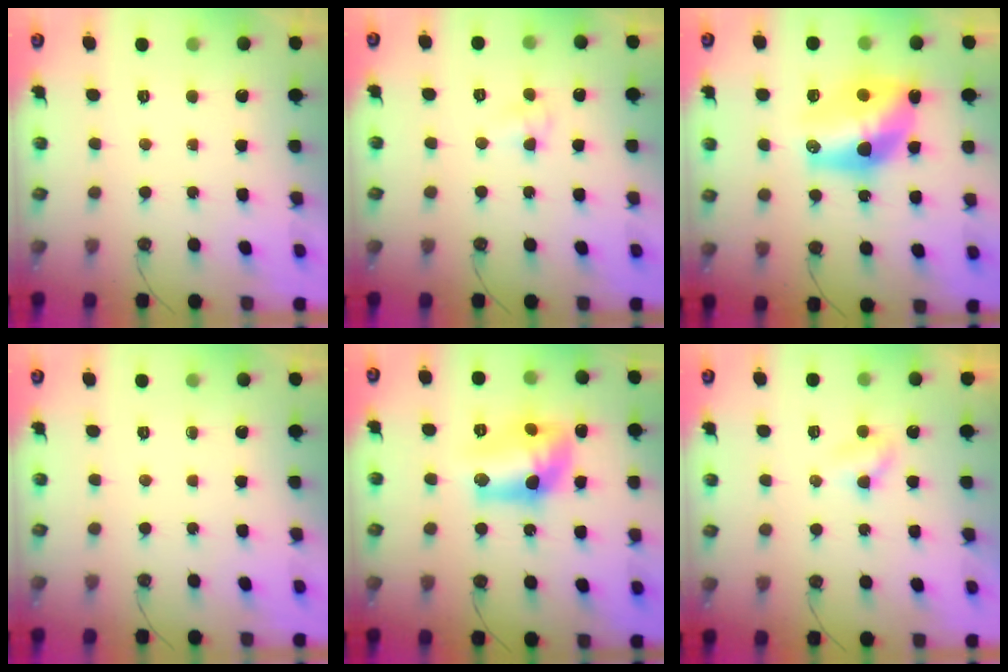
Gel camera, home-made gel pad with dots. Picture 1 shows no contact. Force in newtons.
{"total": 3.9, "press": 3.8, "slide": 0.7}
{"total": 15.6, "press": 15.0, "slide": 4.3}
{"total": 0.0}
{"total": 13.1, "press": 13.1, "slide": 0.8}
{"total": 2.7, "press": 2.6, "slide": 0.4}